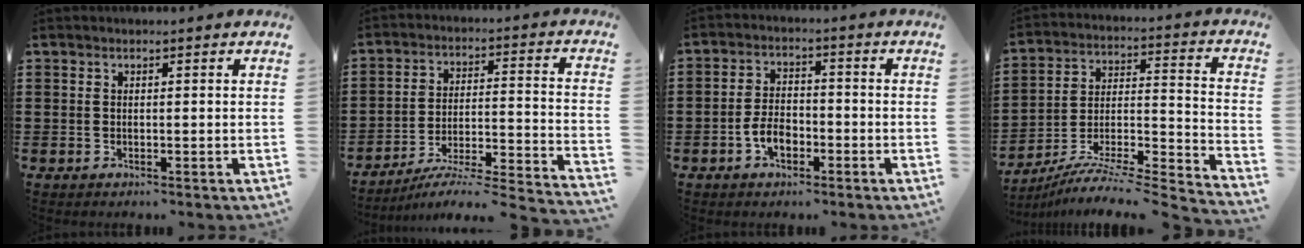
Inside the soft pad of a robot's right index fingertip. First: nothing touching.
{"total": 5.0, "force": [-4.3, 0.2, 2.6], "torque": [-0.047, -0.019, -0.086]}
{"total": 4.5, "force": [-2.0, 2.5, 3.2], "torque": [-0.073, -0.002, -0.039]}
{"total": 6.7, "force": [-5.8, 0.2, 3.3], "torque": [-0.054, -0.007, -0.120]}